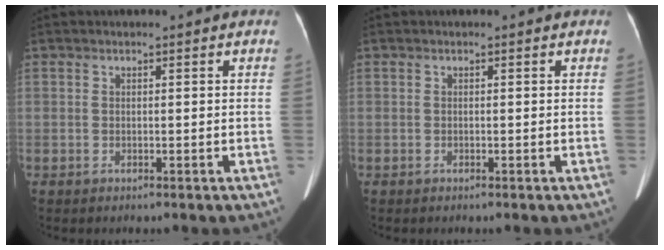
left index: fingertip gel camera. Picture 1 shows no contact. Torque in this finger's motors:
{"motor_torque": [0.00, 0.00, 0.00, 0.00]}